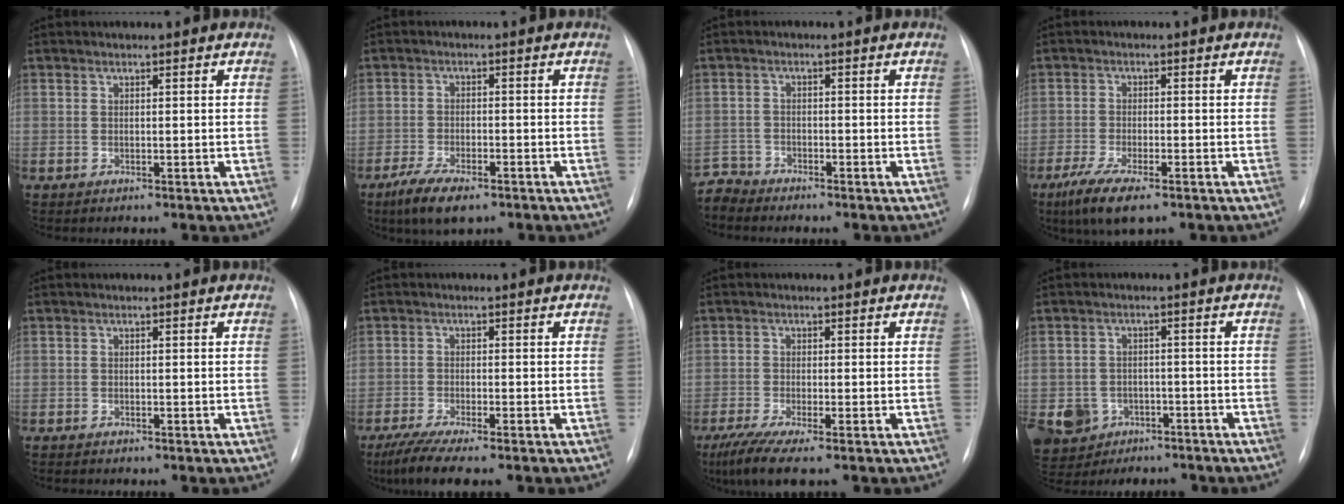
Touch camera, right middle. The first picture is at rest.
{"total": 6.9, "force": [-4.7, 2.2, 4.6], "torque": [-0.089, -0.012, -0.078]}
{"total": 3.0, "force": [-2.8, 0.0, -1.0], "torque": [0.026, -0.013, -0.056]}
{"total": 7.3, "force": [-4.7, 1.6, 5.4], "torque": [-0.101, -0.018, -0.077]}
{"total": 0.8, "force": [-0.7, 0.2, 0.3], "torque": [-0.009, -0.002, -0.011]}
{"total": 7.4, "force": [-5.7, 0.6, 4.7], "torque": [-0.083, -0.021, -0.094]}
{"total": 6.5, "force": [-4.5, 0.5, 4.7], "torque": [-0.089, -0.020, -0.079]}
{"total": 9.3, "force": [-5.3, 7.2, 2.5], "torque": [-0.072, 0.010, -0.074]}